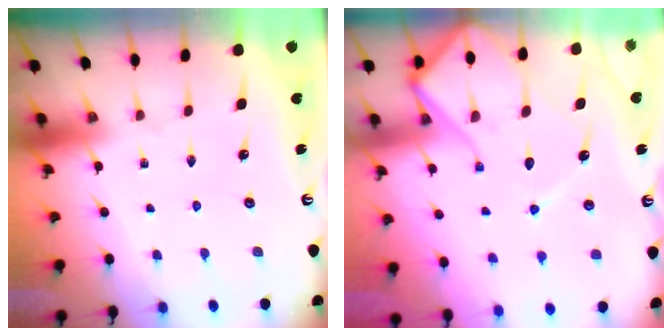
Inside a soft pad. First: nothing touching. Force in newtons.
{"total": 12.7, "press": 12.6, "slide": 1.3}